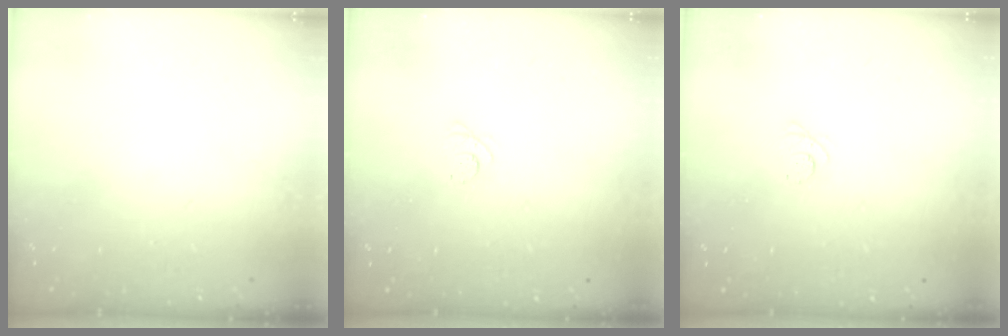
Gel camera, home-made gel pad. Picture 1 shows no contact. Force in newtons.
{"total": 2.5, "press": 2.5, "slide": 0.3}
{"total": 2.5, "press": 2.5, "slide": 0.3}